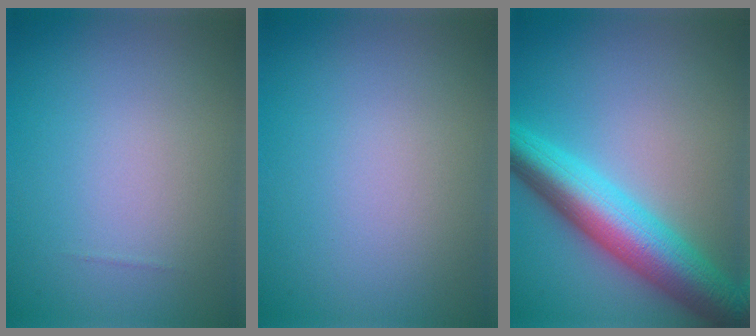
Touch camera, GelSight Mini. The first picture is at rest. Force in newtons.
{"total": 0.0}
{"total": 8.7, "press": 8.7, "slide": 0.3}